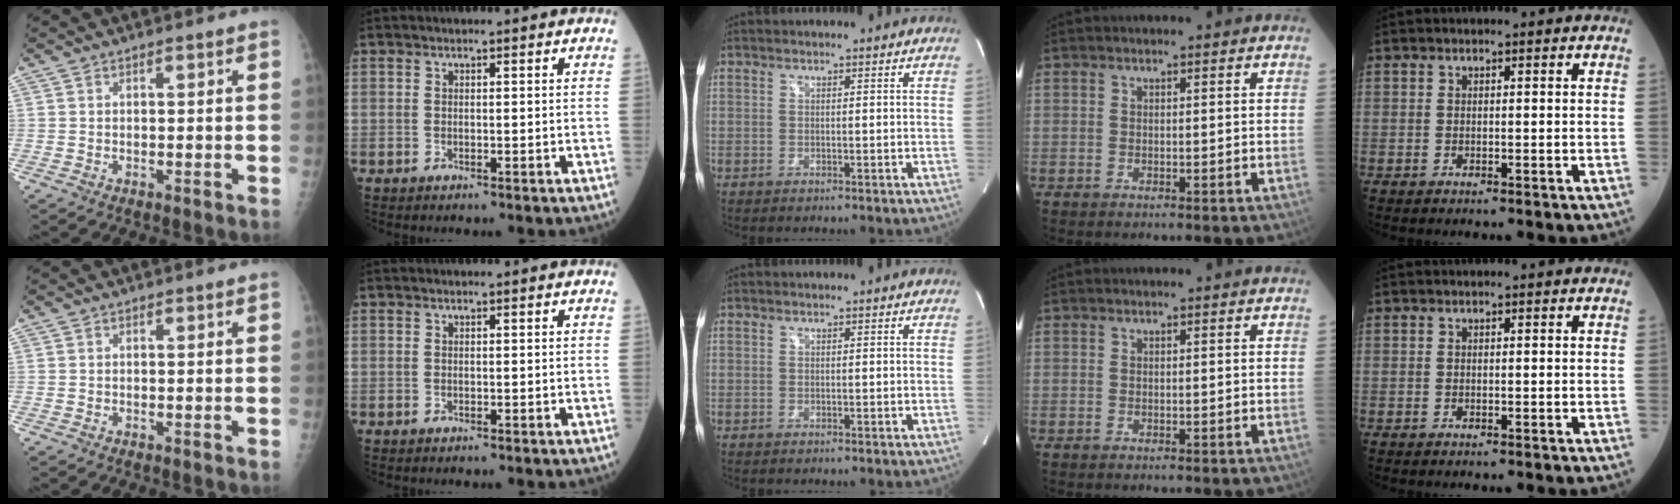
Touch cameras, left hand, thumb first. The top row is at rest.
{}